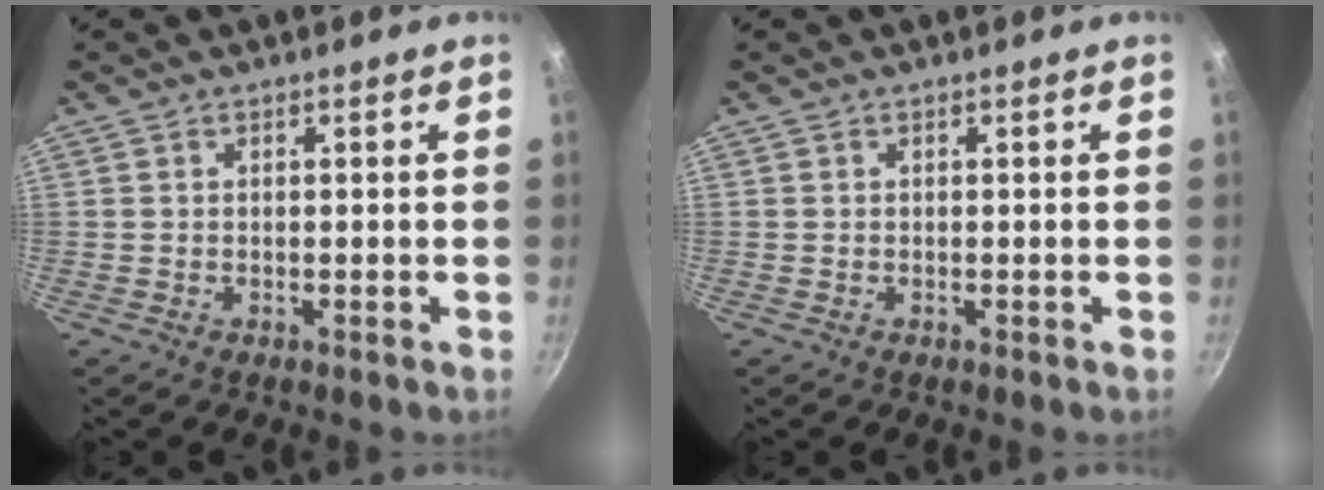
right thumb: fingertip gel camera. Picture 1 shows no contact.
{"total": 0.0}